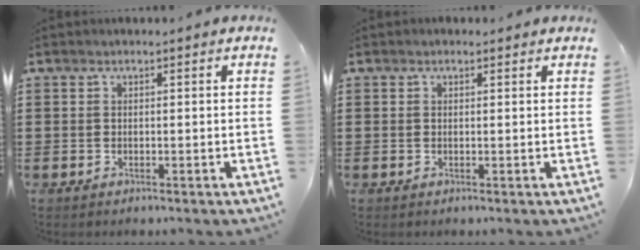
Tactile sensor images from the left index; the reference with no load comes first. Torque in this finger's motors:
{"motor_torque": [0.86, -0.70, 0.13, 0.04]}